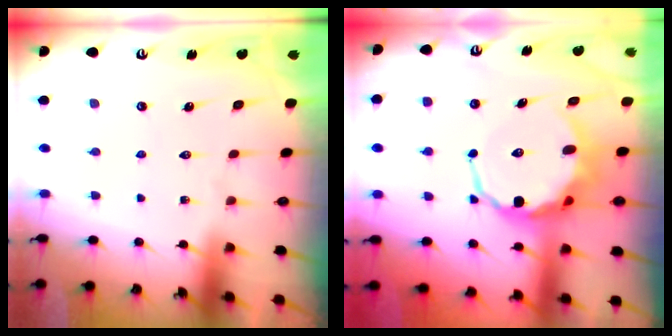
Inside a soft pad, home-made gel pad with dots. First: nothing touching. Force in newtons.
{"total": 9.9, "press": 9.6, "slide": 2.7}